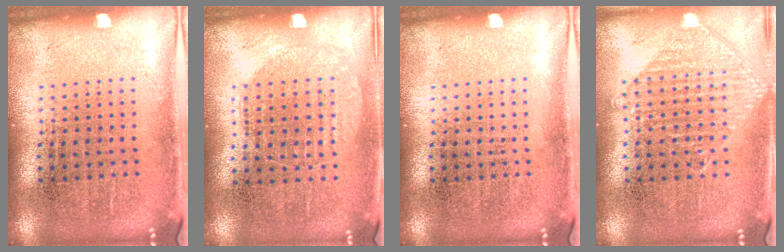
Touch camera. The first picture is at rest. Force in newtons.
{"total": 0.7, "press": 0.6, "slide": 0.2}
{"total": 0.0}
{"total": 0.9, "press": 0.9, "slide": 0.1}